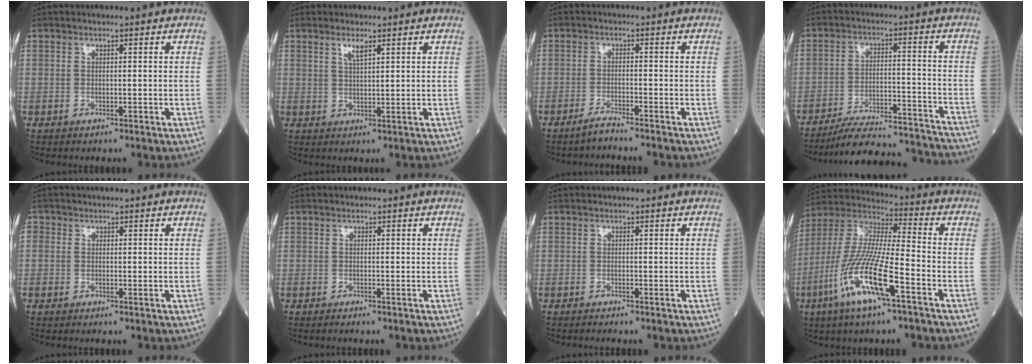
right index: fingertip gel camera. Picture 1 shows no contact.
{"total": 2.0, "force": [1.3, 0.2, 1.5], "torque": [-0.035, 0.002, 0.029]}
{"total": 2.8, "force": [-2.6, -0.5, 0.9], "torque": [-0.027, -0.008, -0.050]}
{"total": 18.2, "force": [-17.4, 1.6, 5.0], "torque": [-0.081, 0.005, -0.247]}
{"total": 1.4, "force": [-0.1, 1.4, 0.4], "torque": [-0.009, 0.004, -0.006]}
{"total": 0.9, "force": [-0.8, 0.0, 0.4], "torque": [-0.008, -0.003, -0.009]}
{"total": 1.3, "force": [-1.2, -0.1, 0.6], "torque": [-0.012, -0.002, -0.014]}
{"total": 15.3, "force": [-7.0, 1.8, 13.5], "torque": [-0.291, -0.018, -0.135]}